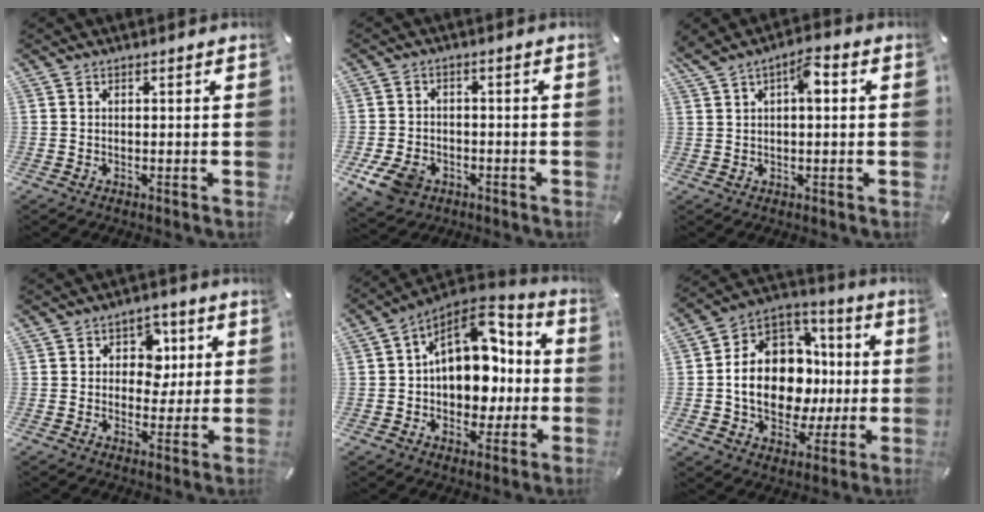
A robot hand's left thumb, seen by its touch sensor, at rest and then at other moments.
{"total": 7.5, "force": [-3.5, 5.4, 3.8], "torque": [-0.080, 0.011, -0.065]}
{"total": 6.2, "force": [1.9, 2.6, 5.2], "torque": [-0.080, 0.002, 0.029]}
{"total": 7.3, "force": [1.4, 6.3, 3.4], "torque": [-0.037, -0.001, 0.019]}
{"total": 16.2, "force": [2.9, 11.9, 10.6], "torque": [-0.158, -0.022, 0.054]}
{"total": 17.7, "force": [-1.3, 14.1, 10.5], "torque": [-0.199, -0.004, -0.017]}